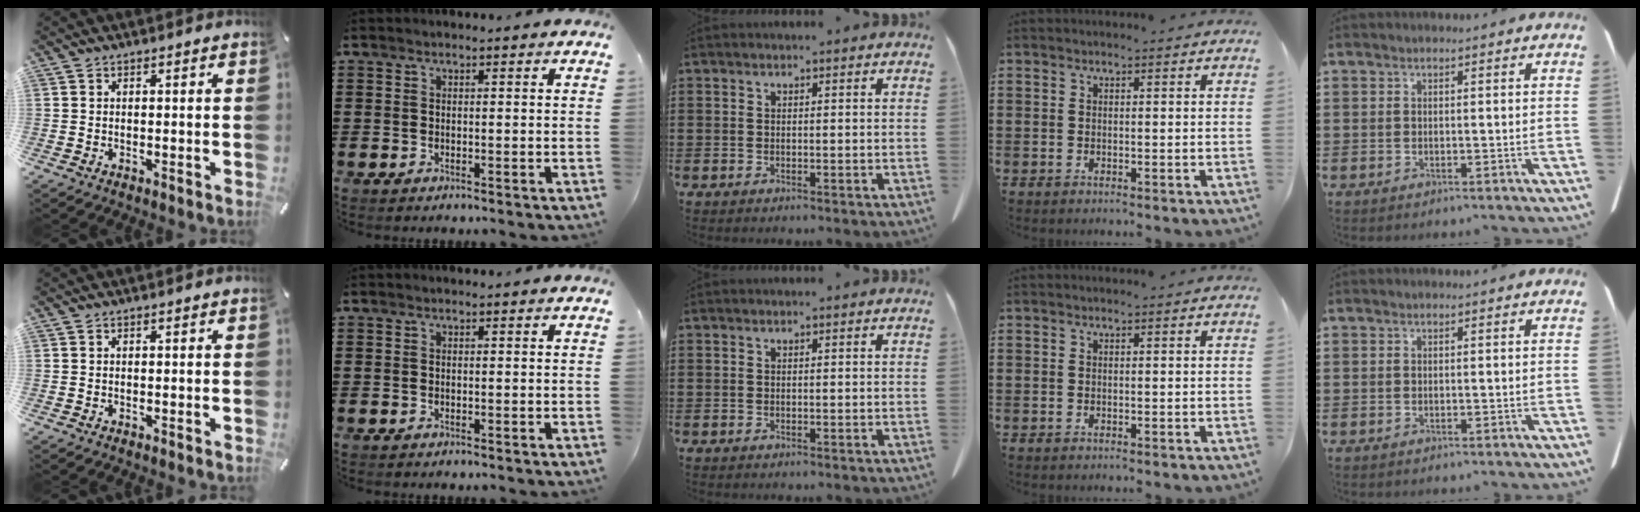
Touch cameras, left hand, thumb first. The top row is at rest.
{}